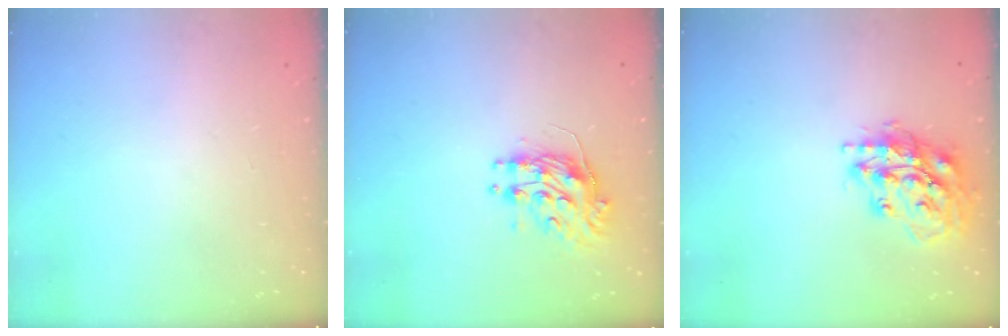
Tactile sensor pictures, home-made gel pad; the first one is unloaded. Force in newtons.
{"total": 9.8, "press": 9.8, "slide": 0.7}
{"total": 17.9, "press": 17.8, "slide": 2.5}